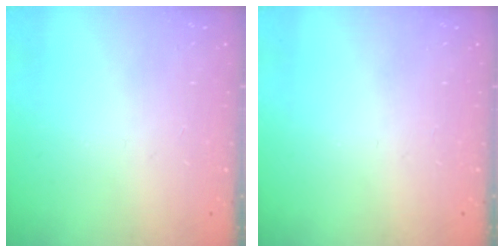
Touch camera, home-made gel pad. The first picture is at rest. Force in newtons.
{"total": 0.0}